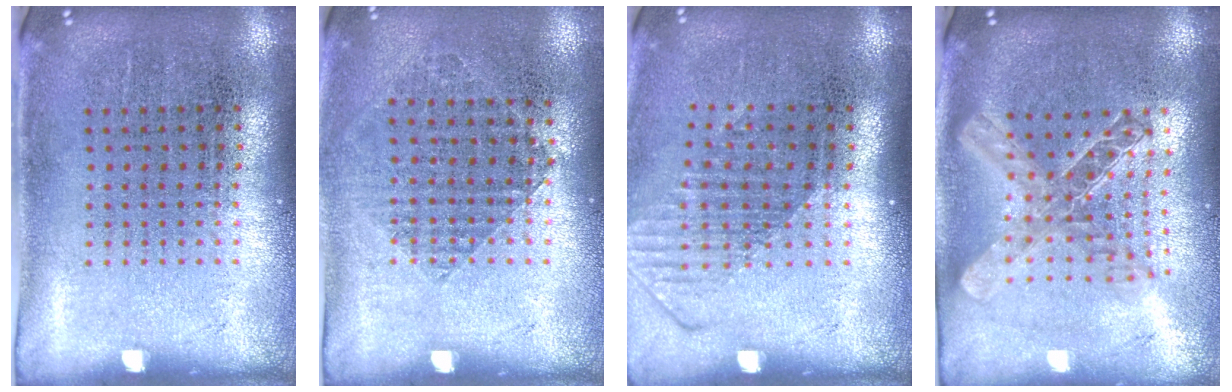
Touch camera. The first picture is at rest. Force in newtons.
{"total": 0.9, "press": 0.9, "slide": 0.3}
{"total": 1.6, "press": 1.2, "slide": 1.0}
{"total": 2.0, "press": 1.7, "slide": 1.0}